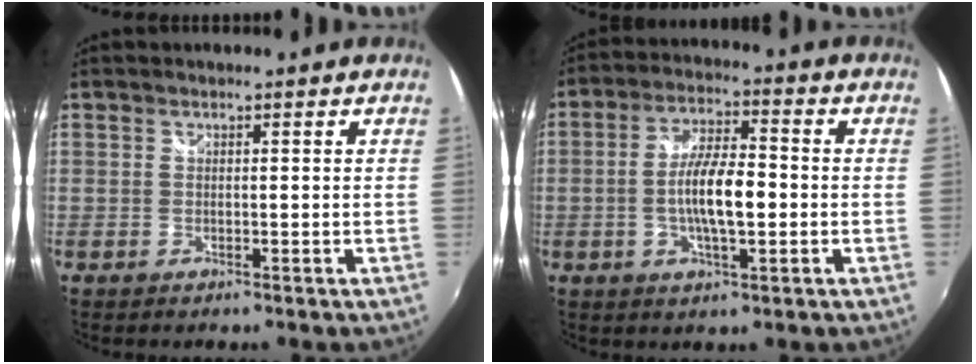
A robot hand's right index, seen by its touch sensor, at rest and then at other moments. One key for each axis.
{"total": 9.6, "fx": -1.5, "fy": 2.8, "fz": 9.1, "tx": -0.173, "ty": 0.003, "tz": -0.027}